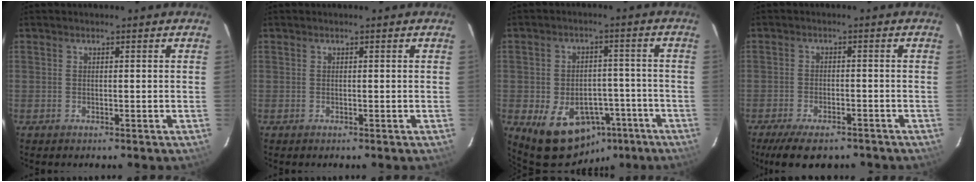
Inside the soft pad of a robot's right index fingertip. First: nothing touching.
{"total": 0.0}
{"total": 13.1, "force": [-7.0, 9.2, 6.1], "torque": [-0.122, 0.020, -0.072]}
{"total": 9.8, "force": [-7.7, 3.5, 5.0], "torque": [-0.113, -0.019, -0.122]}